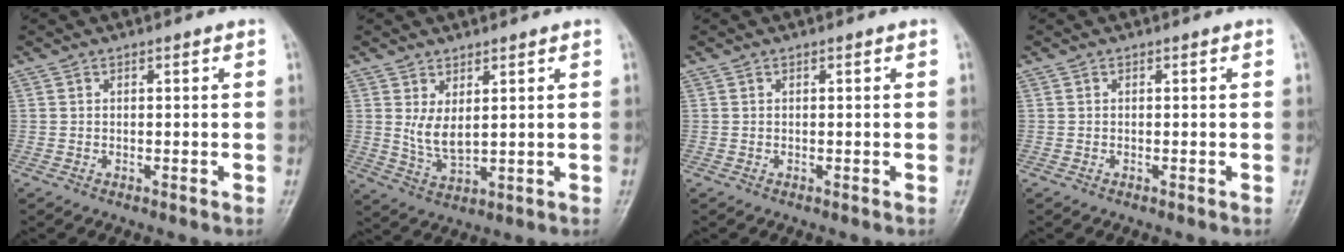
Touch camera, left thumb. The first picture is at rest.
{"total": 5.3, "force": [1.8, 2.4, 4.4], "torque": [-0.078, -0.021, 0.045]}
{"total": 0.0}
{"total": 0.0}